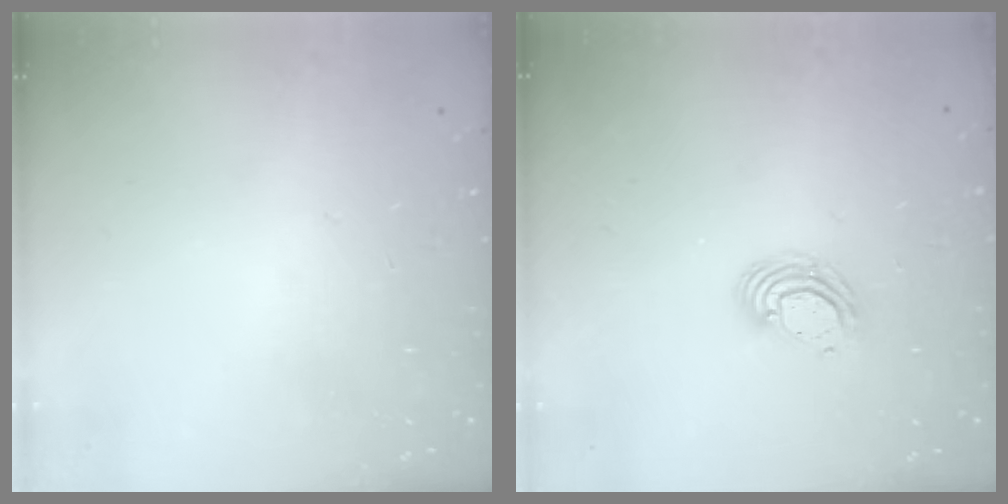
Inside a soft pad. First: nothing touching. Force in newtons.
{"total": 8.2, "press": 8.1, "slide": 1.4}